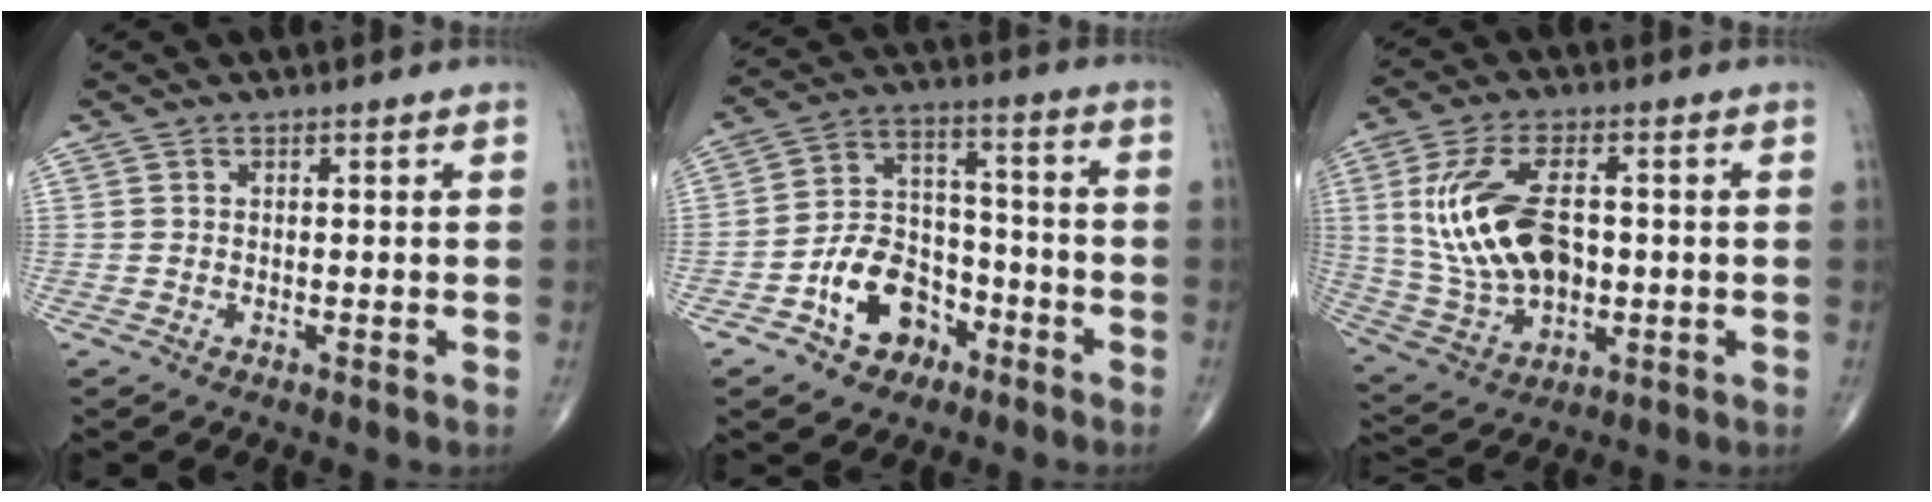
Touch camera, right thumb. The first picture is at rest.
{"total": 12.0, "force": [-6.1, 8.3, 6.1], "torque": [-0.072, 0.063, -0.107]}
{"total": 16.5, "force": [1.2, 9.2, 13.6], "torque": [-0.263, -0.001, 0.034]}